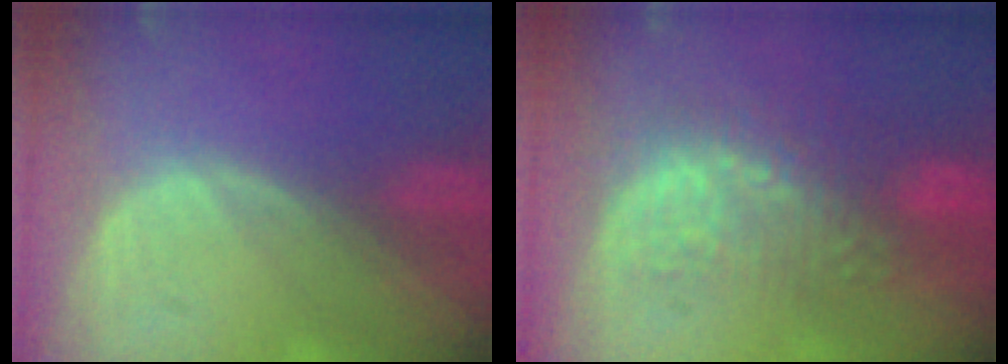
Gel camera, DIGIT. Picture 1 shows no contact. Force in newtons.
{"total": 8.8, "press": 8.6, "slide": 1.4}